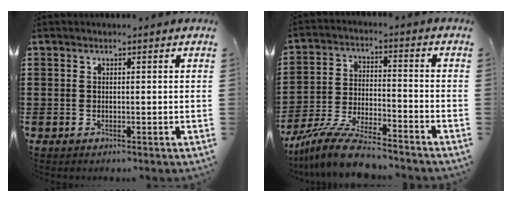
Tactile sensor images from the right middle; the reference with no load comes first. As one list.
[{"total": 9.5, "force": [-8.5, 0.9, 4.2], "torque": [-0.087, 0.008, -0.167]}]